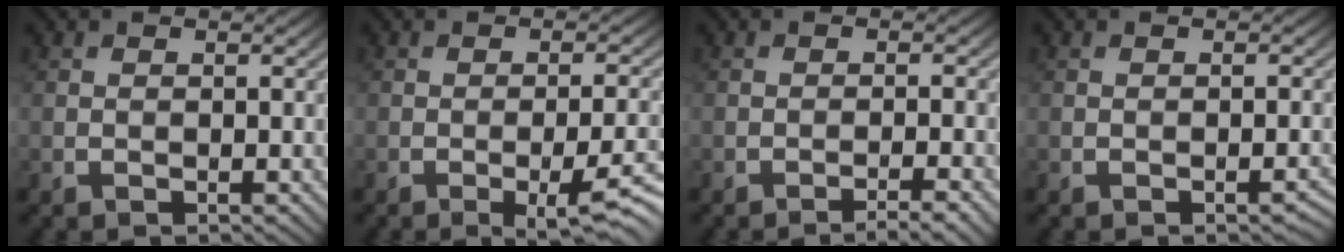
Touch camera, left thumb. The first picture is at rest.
{"total": 5.8, "force": [-2.5, 1.3, 5.1], "torque": [-0.069, -0.001, -0.027]}
{"total": 2.3, "force": [-1.9, -0.6, 1.3], "torque": [-0.024, 0.005, -0.031]}
{"total": 0.8, "force": [-0.8, 0.0, 0.3], "torque": [0.001, 0.003, -0.014]}